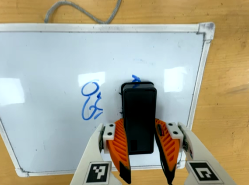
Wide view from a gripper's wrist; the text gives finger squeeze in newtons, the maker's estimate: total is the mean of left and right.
{"total": 11.0, "left": 10.7, "right": 11.2}